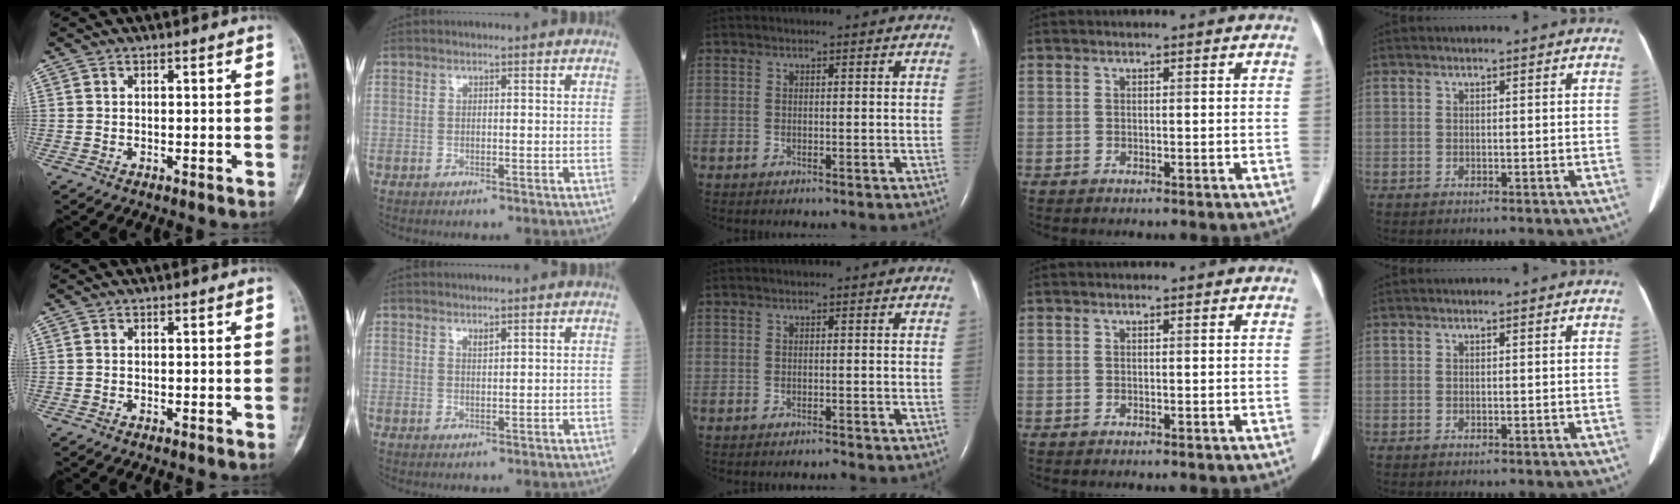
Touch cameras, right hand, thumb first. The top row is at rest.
{"index": {"total": 0.9, "force": [0.8, 0.1, 0.5], "torque": [-0.013, -0.005, 0.016]}, "middle": {"total": 0.6, "force": [-0.6, -0.1, 0.1], "torque": [-0.004, -0.002, -0.009]}}